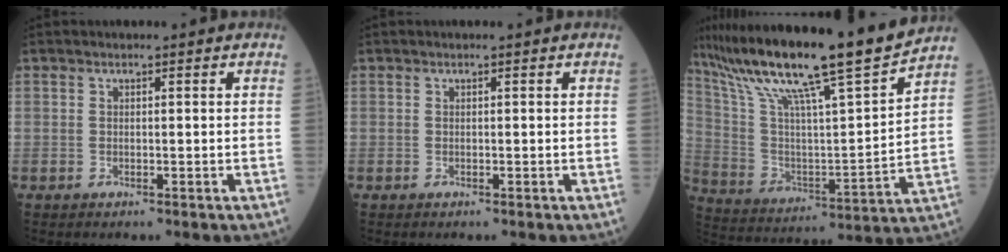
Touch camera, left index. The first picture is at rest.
{"total": 0.0}
{"total": 22.8, "force": [18.7, -0.8, 13.1], "torque": [-0.235, -0.013, 0.316]}